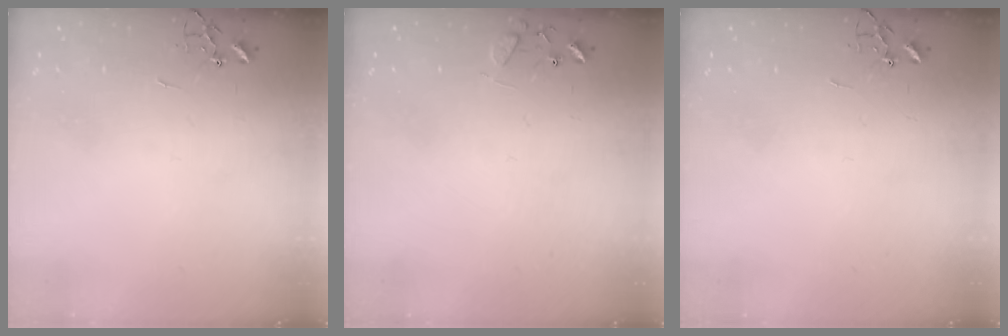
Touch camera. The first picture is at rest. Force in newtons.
{"total": 9.0, "press": 9.0, "slide": 0.6}
{"total": 0.0}